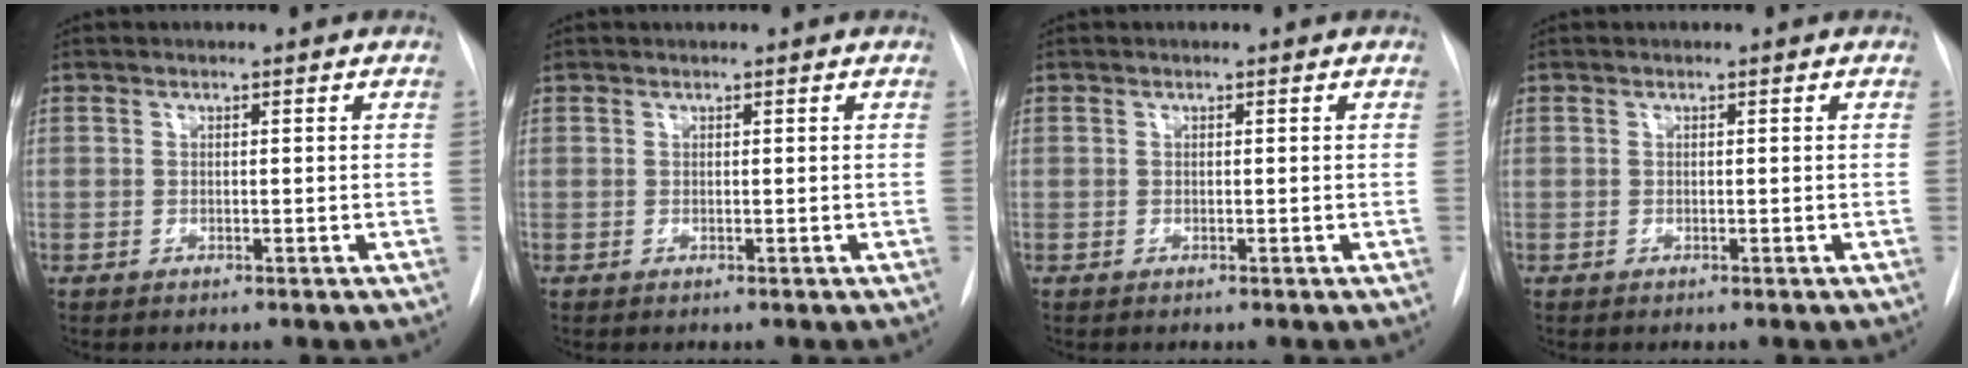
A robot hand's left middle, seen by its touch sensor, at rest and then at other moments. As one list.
[{"total": 0.6, "force": [0.6, 0.1, 0.1], "torque": [-0.007, 0.018, 0.014]}, {"total": 0.0}, {"total": 0.0}]